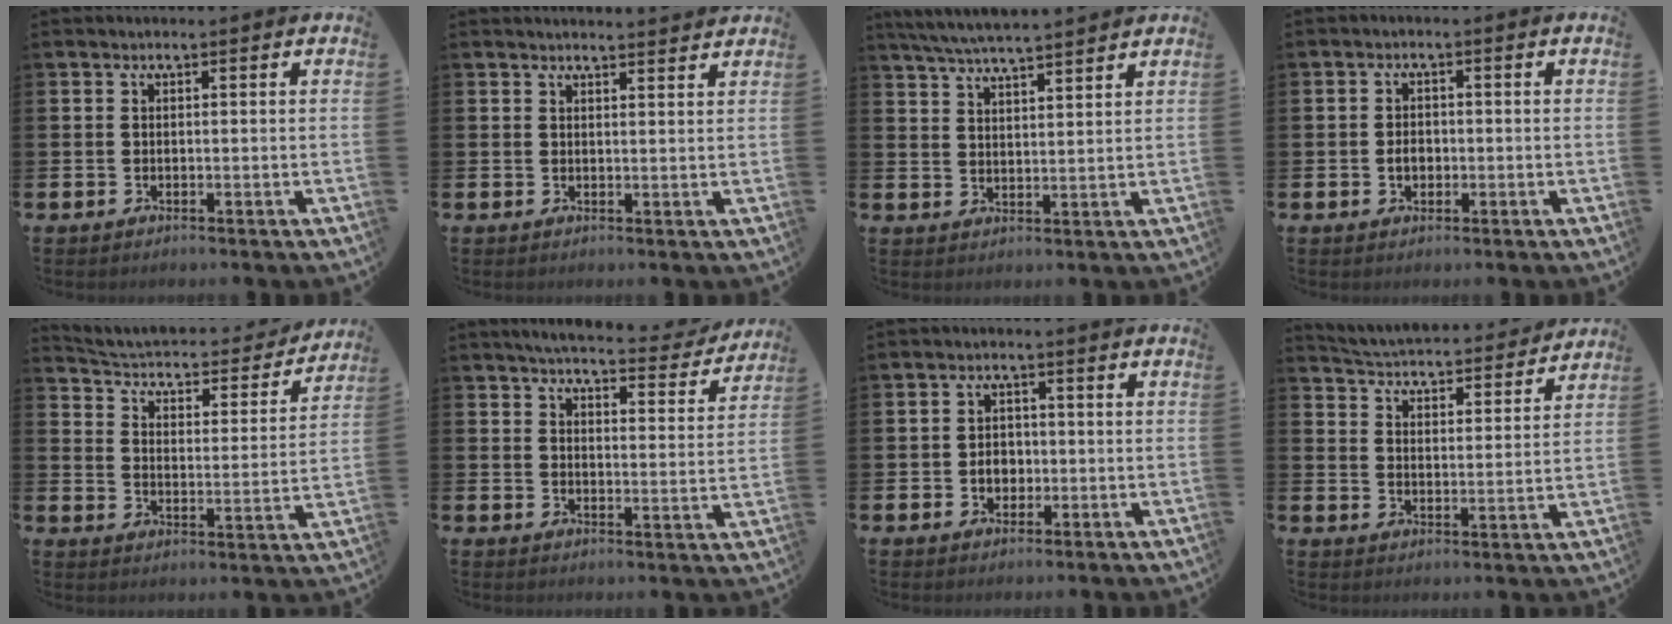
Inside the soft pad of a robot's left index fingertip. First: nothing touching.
{"total": 2.1, "force": [2.1, 0.0, -0.1], "torque": [0.011, -0.017, 0.035]}
{"total": 5.6, "force": [5.4, -0.1, 1.3], "torque": [-0.040, -0.025, 0.097]}
{"total": 2.0, "force": [-0.5, 1.5, 1.3], "torque": [-0.014, 0.001, -0.013]}
{"total": 3.8, "force": [3.4, 1.3, 1.1], "torque": [-0.046, -0.035, 0.047]}
{"total": 5.1, "force": [4.8, 0.8, 1.5], "torque": [-0.032, -0.036, 0.078]}
{"total": 2.8, "force": [-0.6, 2.3, 1.6], "torque": [-0.013, -0.003, -0.019]}
{"total": 4.6, "force": [4.5, 0.6, 0.2], "torque": [-0.030, -0.042, 0.074]}